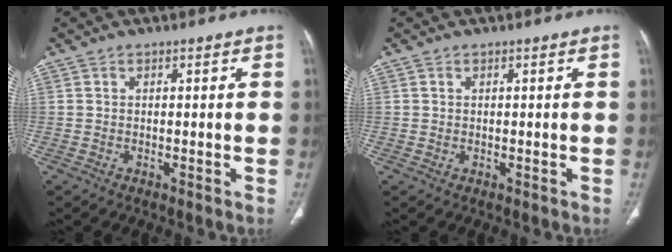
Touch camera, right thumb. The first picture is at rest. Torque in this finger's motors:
{"motor_torque": [-0.38, -0.10, -0.45, 0.30, 0.03]}